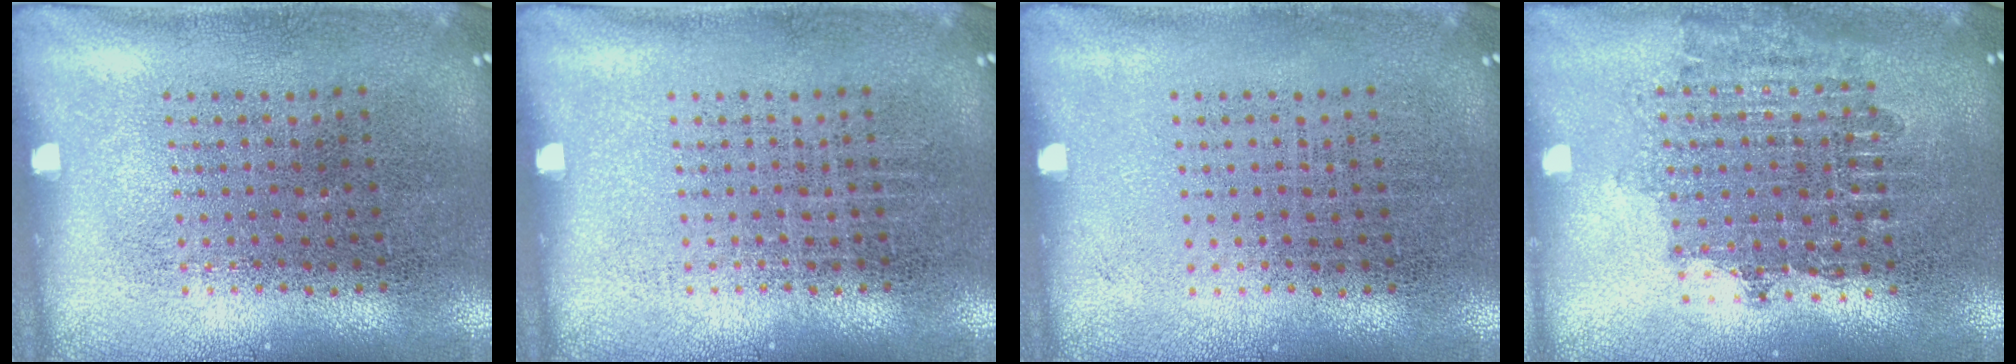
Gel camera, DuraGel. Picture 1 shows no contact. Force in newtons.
{"total": 0.0}
{"total": 0.0}
{"total": 1.6, "press": 1.3, "slide": 0.9}